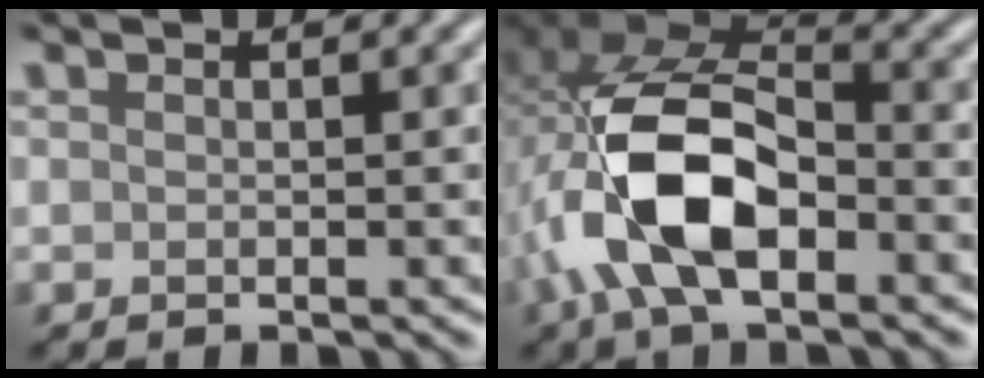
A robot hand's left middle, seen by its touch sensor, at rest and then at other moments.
{"total": 11.3, "force": [-3.2, 6.1, 9.0], "torque": [-0.190, 0.001, -0.063]}